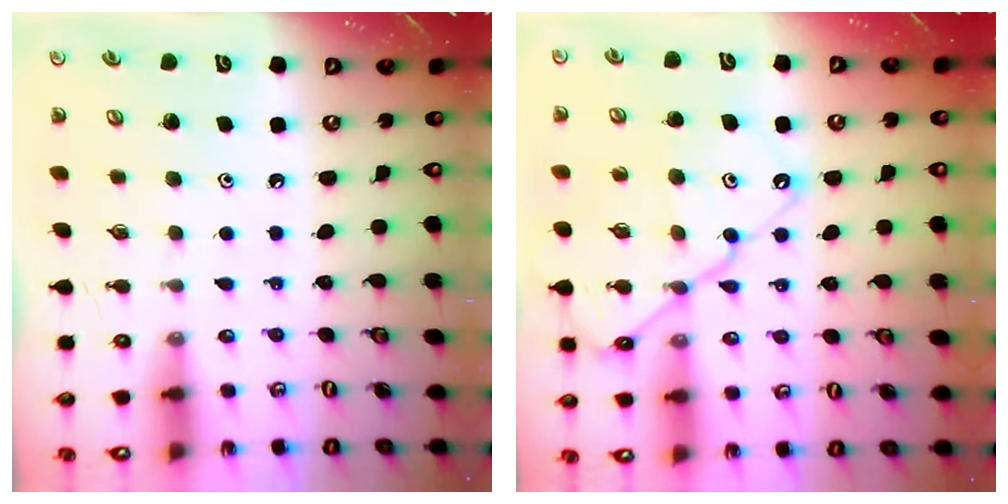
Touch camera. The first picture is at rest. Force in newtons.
{"total": 12.8, "press": 12.7, "slide": 1.2}